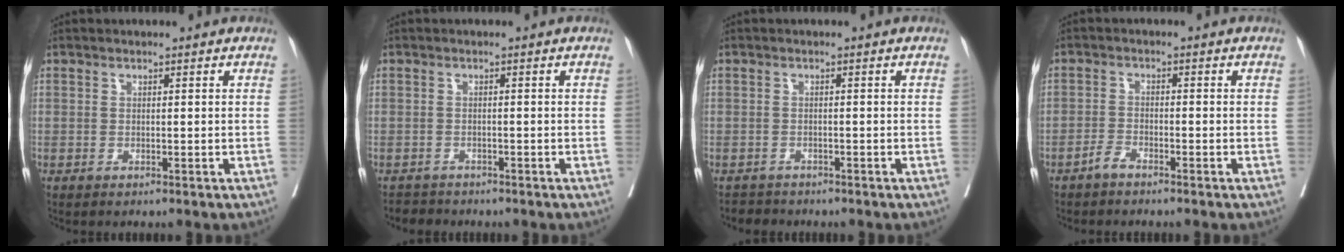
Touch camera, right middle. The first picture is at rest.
{"total": 2.8, "force": [-2.7, 0.9, -0.3], "torque": [-0.005, -0.007, -0.047]}
{"total": 2.6, "force": [-2.4, 0.9, -0.3], "torque": [-0.006, -0.007, -0.043]}
{"total": 1.9, "force": [-1.7, 0.3, 0.8], "torque": [-0.017, 0.000, -0.034]}